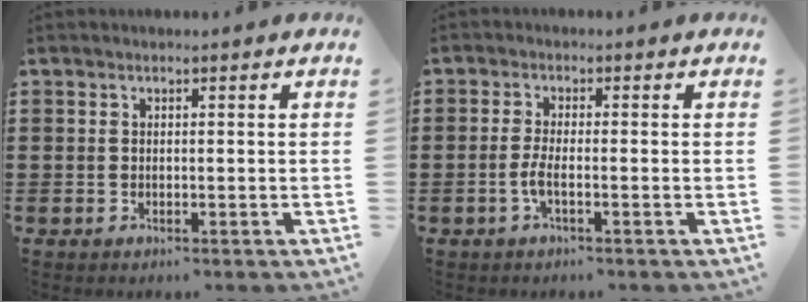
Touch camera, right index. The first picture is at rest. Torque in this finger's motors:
{"motor_torque": [0.59, 1.55, 0.08, 0.02]}